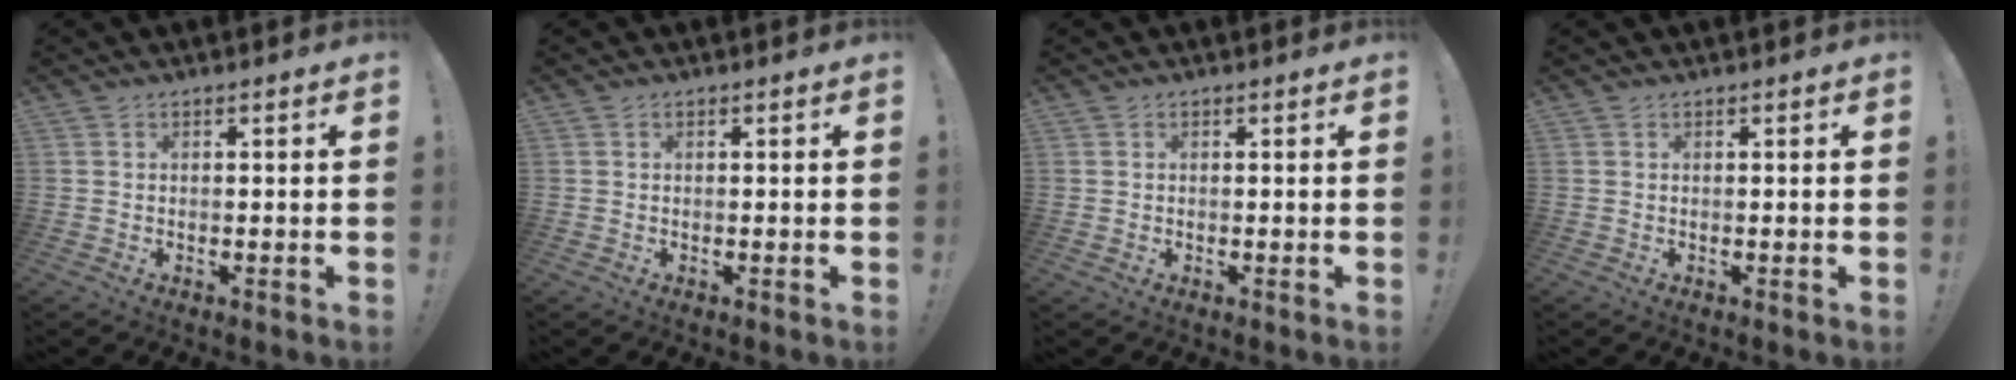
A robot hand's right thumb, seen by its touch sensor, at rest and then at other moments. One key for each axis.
{"total": 0.0}
{"total": 2.2, "fx": 0.7, "fy": 2.0, "fz": 0.3, "tx": 0.008, "ty": -0.008, "tz": 0.010}
{"total": 0.0}